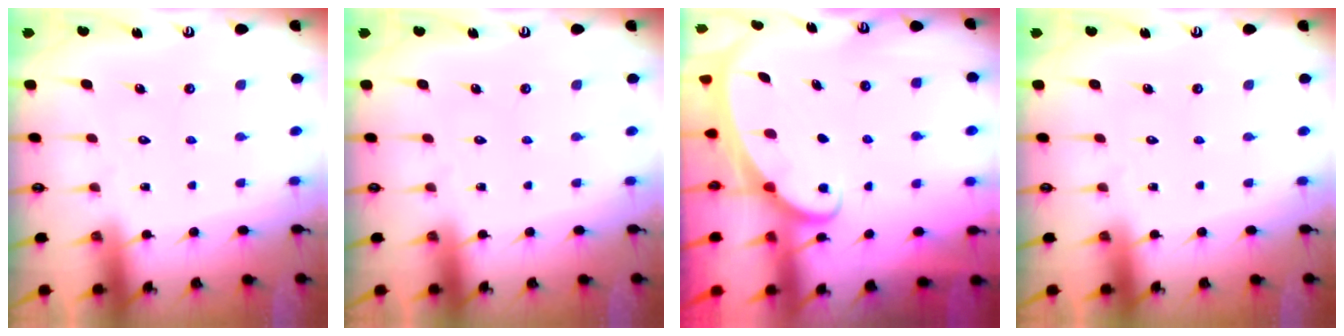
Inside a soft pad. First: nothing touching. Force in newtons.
{"total": 0.0}
{"total": 2.3, "press": 2.3, "slide": 0.3}
{"total": 0.0}